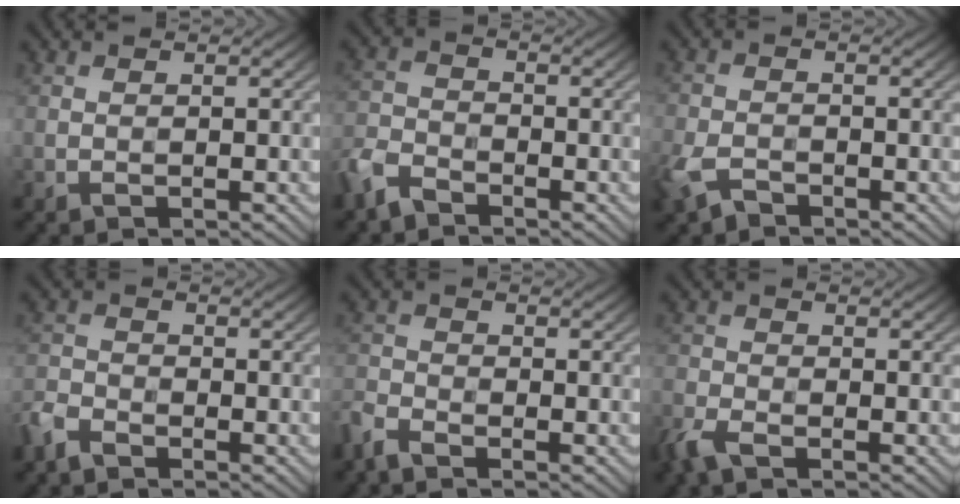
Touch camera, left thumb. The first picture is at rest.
{"total": 5.6, "force": [-4.1, 2.8, 2.6], "torque": [-0.066, -0.010, -0.095]}
{"total": 4.9, "force": [-3.1, 2.6, 2.8], "torque": [-0.067, -0.011, -0.065]}
{"total": 4.0, "force": [-3.1, 1.9, 1.6], "torque": [-0.046, -0.012, -0.071]}
{"total": 3.8, "force": [-3.3, 1.1, 1.5], "torque": [-0.045, -0.014, -0.068]}
{"total": 4.3, "force": [-3.2, 1.7, 2.3], "torque": [-0.061, -0.014, -0.070]}